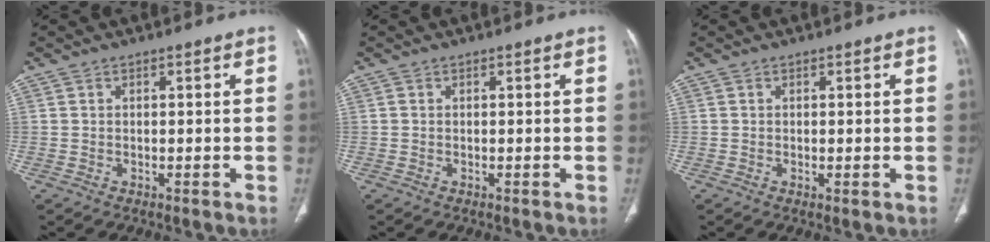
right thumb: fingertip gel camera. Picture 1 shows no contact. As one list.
[{"total": 0.0}, {"total": 0.7, "force": [-0.1, 0.2, 0.7], "torque": [-0.018, -0.005, -0.001]}]